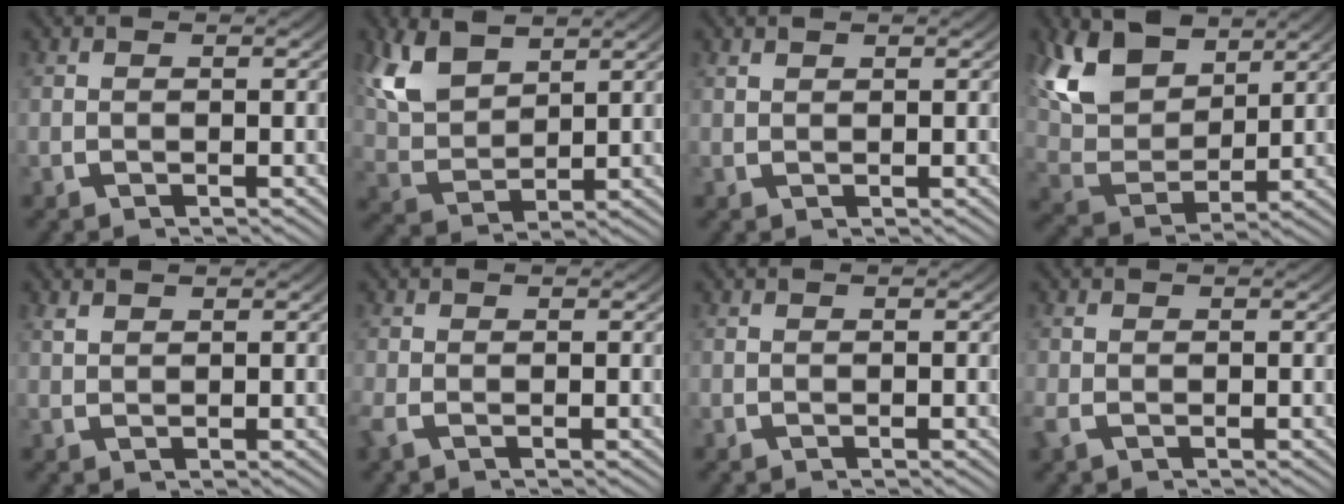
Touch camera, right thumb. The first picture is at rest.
{"total": 6.3, "force": [2.8, 3.8, 4.1], "torque": [-0.111, -0.013, 0.069]}
{"total": 0.8, "force": [0.8, 0.1, 0.2], "torque": [-0.001, 0.002, 0.019]}
{"total": 10.2, "force": [3.5, 6.5, 7.0], "torque": [-0.161, -0.016, 0.071]}
{"total": 1.1, "force": [1.1, 0.2, 0.3], "torque": [-0.003, 0.004, 0.025]}
{"total": 1.2, "force": [-0.5, 0.6, 0.9], "torque": [-0.029, -0.004, -0.009]}
{"total": 0.0}
{"total": 1.0, "force": [-0.4, 0.8, 0.6], "torque": [-0.025, -0.006, -0.004]}